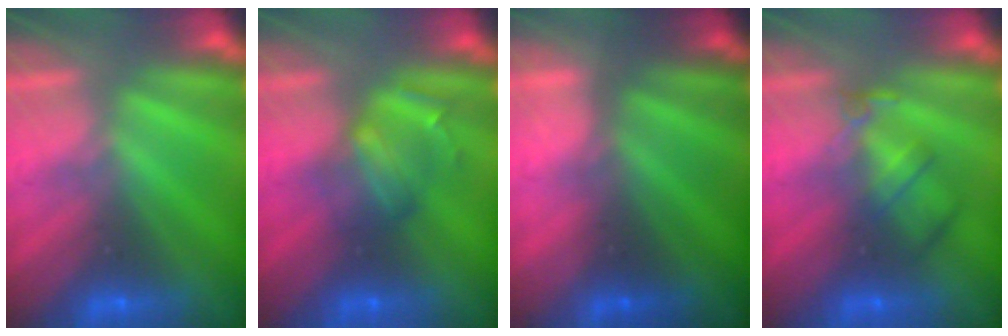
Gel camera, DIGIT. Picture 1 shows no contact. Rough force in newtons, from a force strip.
{"total": 2.4}
{"total": 1.9}
{"total": 2.4}